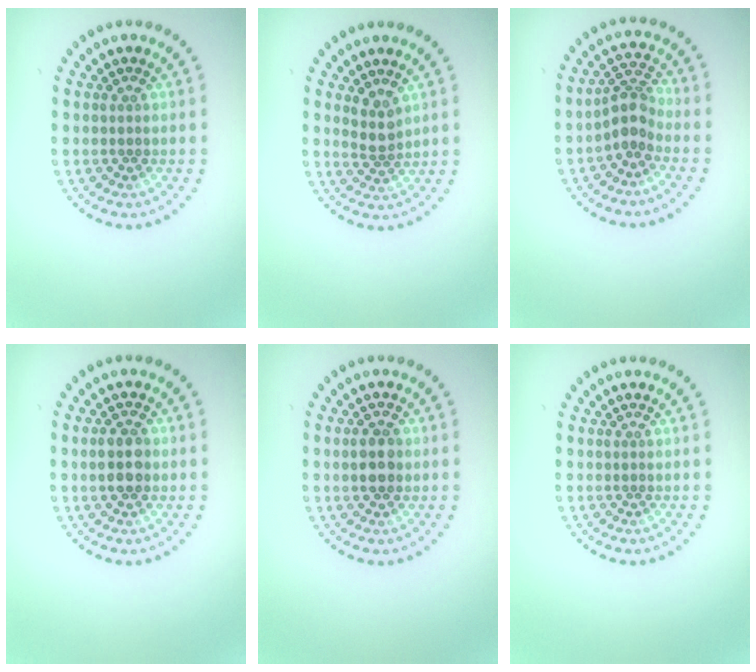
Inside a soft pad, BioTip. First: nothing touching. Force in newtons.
{"total": 2.0, "press": 1.6, "slide": 1.2}
{"total": 2.7, "press": 2.0, "slide": 1.8}
{"total": 2.4, "press": 2.4, "slide": 0.1}
{"total": 2.8, "press": 2.8, "slide": 0.1}
{"total": 0.0}